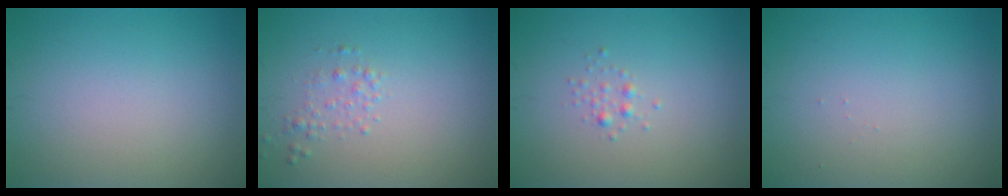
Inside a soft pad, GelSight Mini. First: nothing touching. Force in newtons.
{"total": 1.0, "press": 1.0, "slide": 0.0}
{"total": 0.8, "press": 0.8, "slide": 0.0}
{"total": 0.0}